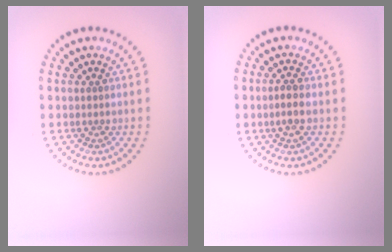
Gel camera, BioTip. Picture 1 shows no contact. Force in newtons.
{"total": 1.3, "press": 1.1, "slide": 0.6}